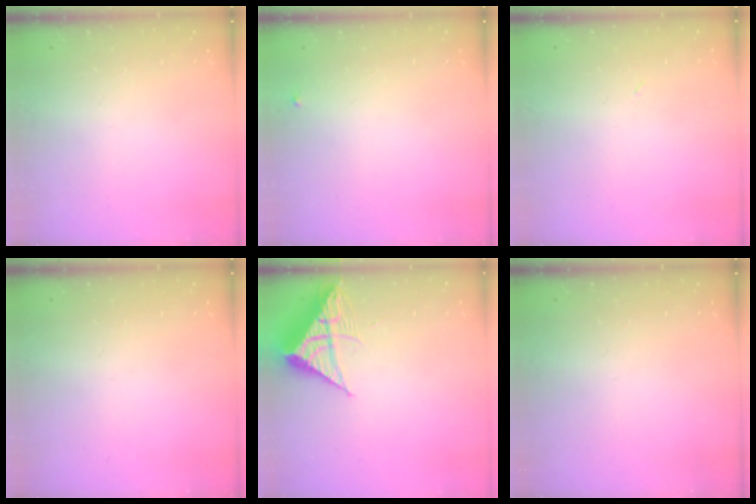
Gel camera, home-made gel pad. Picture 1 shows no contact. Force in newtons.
{"total": 2.1, "press": 2.1, "slide": 0.1}
{"total": 2.4, "press": 2.3, "slide": 0.8}
{"total": 0.0}
{"total": 8.8, "press": 8.8, "slide": 1.0}
{"total": 0.0}